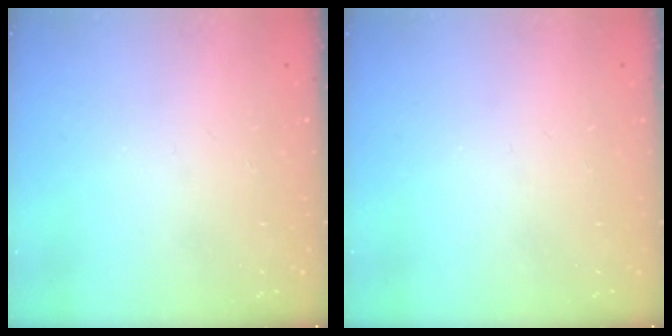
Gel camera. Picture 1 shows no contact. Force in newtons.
{"total": 0.0}